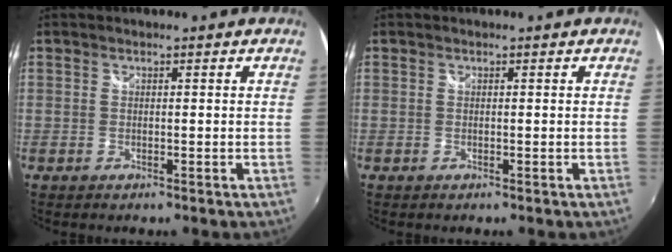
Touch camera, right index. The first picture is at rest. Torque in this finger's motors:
{"motor_torque": [0.00, 0.00, 0.00, 0.00]}